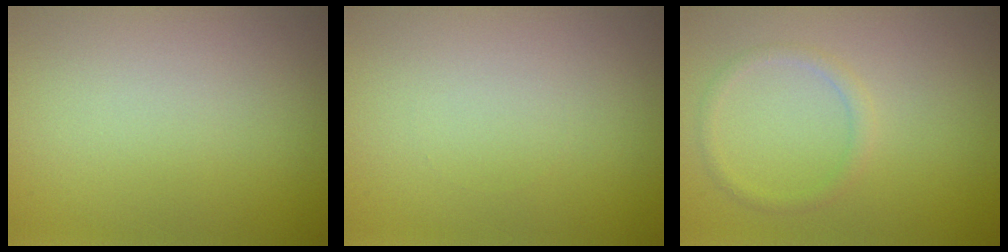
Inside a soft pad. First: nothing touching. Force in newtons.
{"total": 0.0}
{"total": 1.2, "press": 1.2, "slide": 0.1}